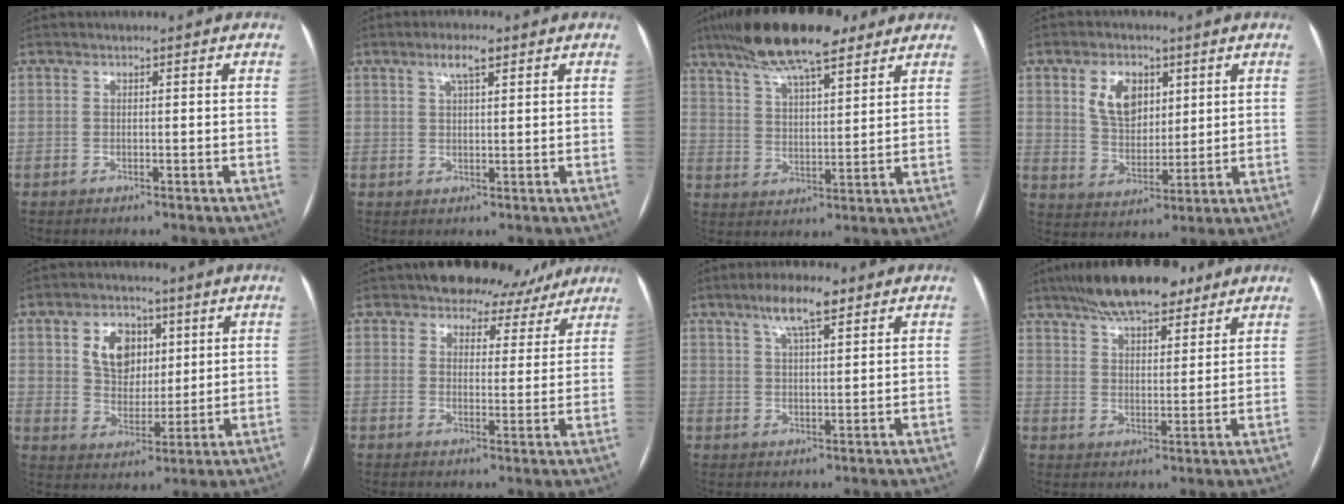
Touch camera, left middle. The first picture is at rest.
{"total": 3.7, "force": [2.2, 0.9, 2.8], "torque": [-0.056, 0.008, 0.040]}
{"total": 16.0, "force": [11.8, 3.5, 10.2], "torque": [-0.186, 0.033, 0.201]}
{"total": 7.7, "force": [3.3, 5.0, 4.9], "torque": [-0.092, 0.012, 0.069]}
{"total": 8.2, "force": [3.1, 5.9, 4.7], "torque": [-0.085, 0.018, 0.062]}
{"total": 9.9, "force": [8.2, 5.1, 2.2], "torque": [0.000, 0.012, 0.093]}
{"total": 6.7, "force": [4.2, 1.6, 5.0], "torque": [-0.095, 0.012, 0.074]}
{"total": 14.3, "force": [10.9, 4.4, 8.2], "torque": [-0.144, 0.034, 0.180]}